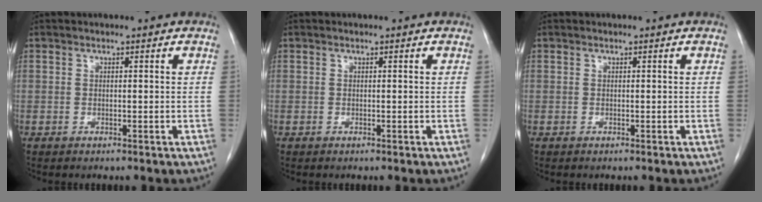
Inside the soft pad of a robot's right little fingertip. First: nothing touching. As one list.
[{"total": 0.0}, {"total": 0.0}]